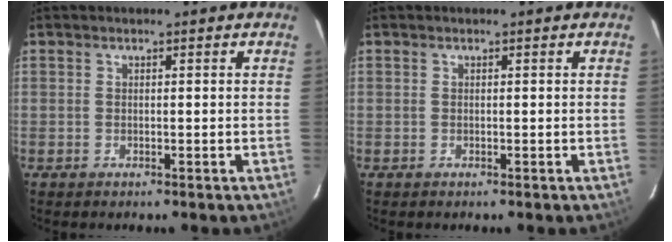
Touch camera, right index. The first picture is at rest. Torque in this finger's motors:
{"motor_torque": [-0.15, 0.01, 0.01, 0.00]}